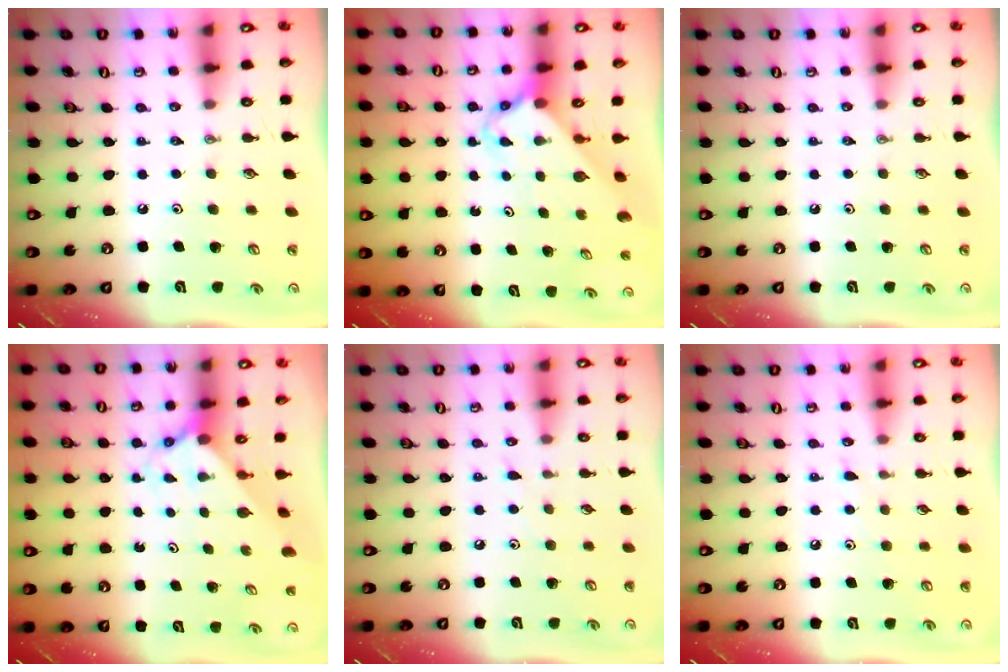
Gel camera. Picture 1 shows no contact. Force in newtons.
{"total": 2.4, "press": 2.4, "slide": 0.2}
{"total": 0.0}
{"total": 1.7, "press": 1.7, "slide": 0.1}
{"total": 3.2, "press": 3.2, "slide": 0.4}
{"total": 4.3, "press": 4.2, "slide": 0.5}